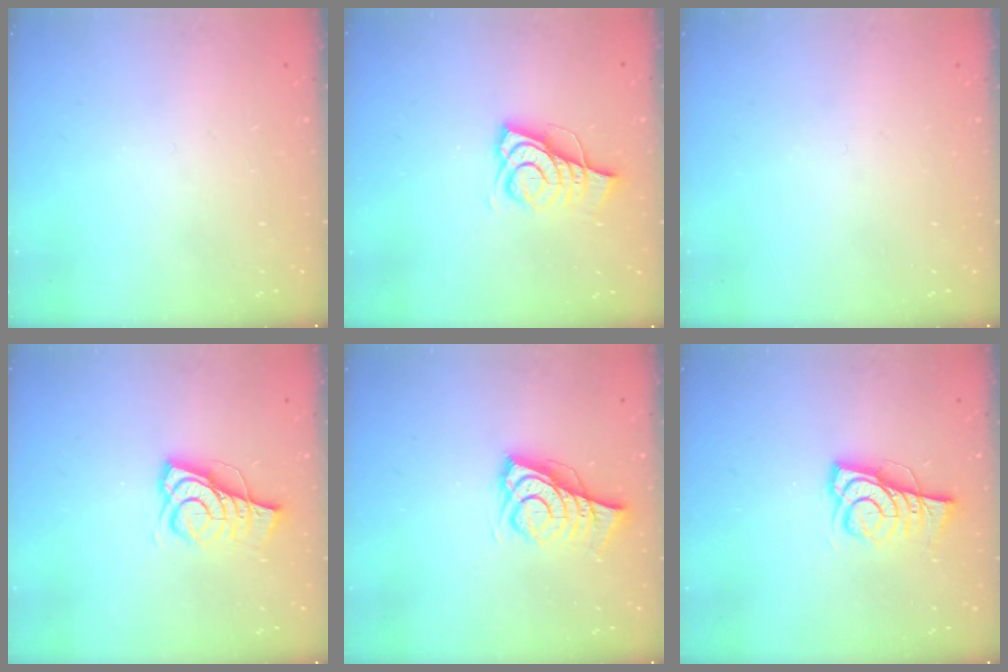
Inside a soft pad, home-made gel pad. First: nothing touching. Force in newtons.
{"total": 10.2, "press": 9.6, "slide": 3.3}
{"total": 0.0}
{"total": 9.7, "press": 9.5, "slide": 1.8}
{"total": 8.9, "press": 8.3, "slide": 3.2}
{"total": 7.6, "press": 7.6, "slide": 1.0}